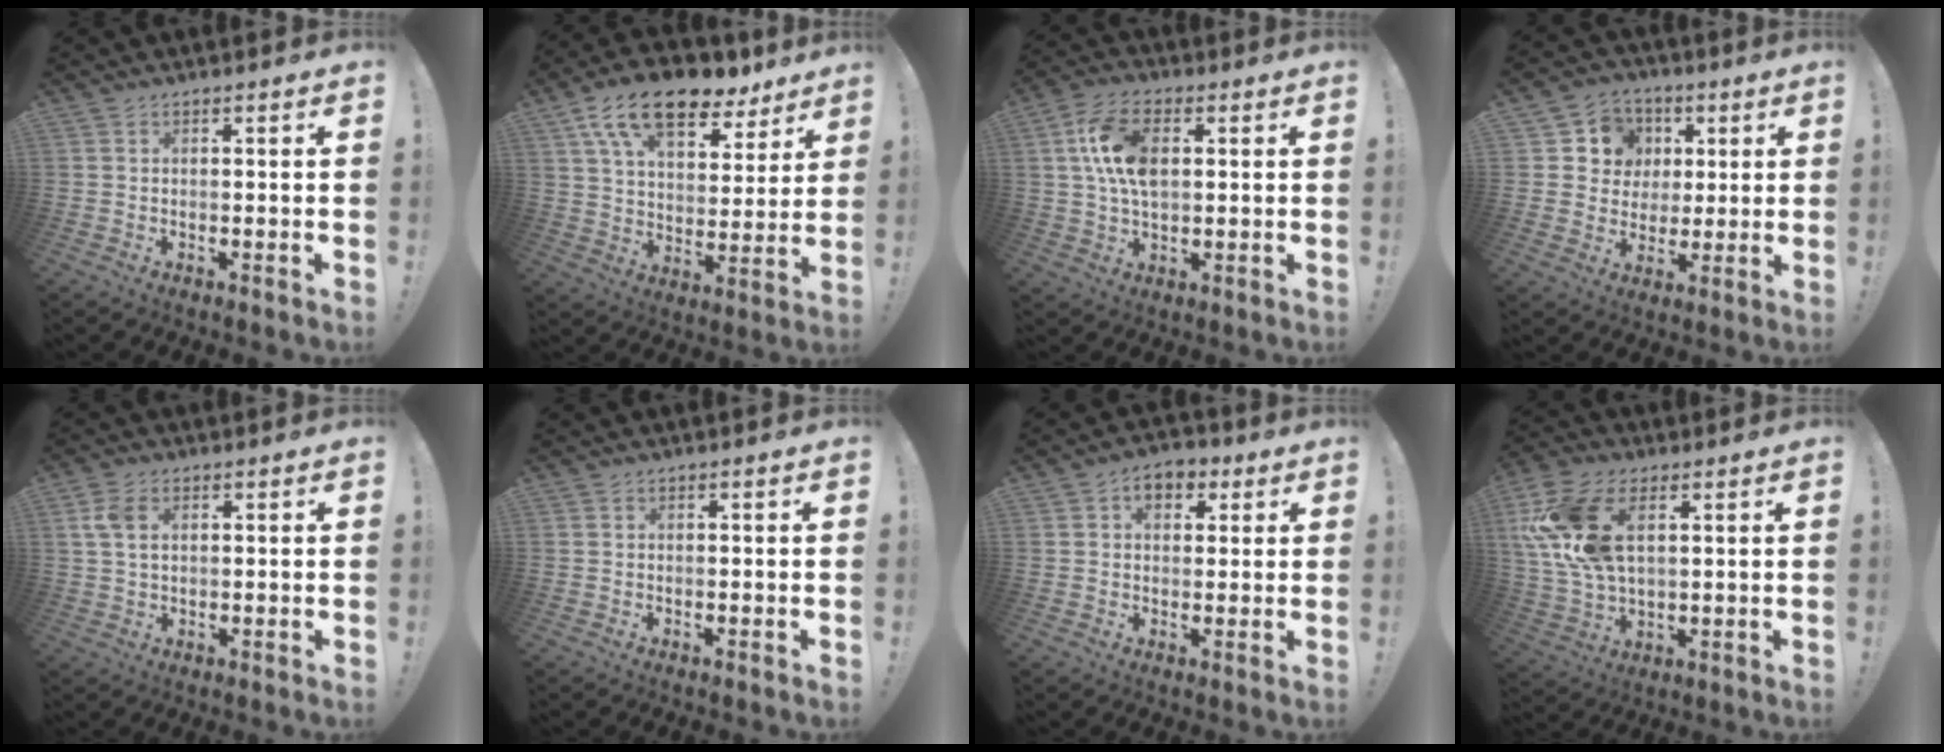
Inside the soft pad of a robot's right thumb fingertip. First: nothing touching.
{"total": 17.0, "force": [11.3, 8.1, 9.7], "torque": [-0.163, -0.068, 0.200]}
{"total": 12.2, "force": [2.2, 7.2, 9.6], "torque": [-0.191, 0.003, 0.040]}
{"total": 8.9, "force": [1.5, 8.6, 1.9], "torque": [-0.024, -0.005, 0.037]}
{"total": 11.4, "force": [3.9, 7.0, 8.2], "torque": [-0.167, -0.005, 0.073]}
{"total": 0.0}
{"total": 6.6, "force": [2.8, 4.6, 3.9], "torque": [-0.043, -0.004, 0.048]}
{"total": 18.1, "force": [5.4, 11.2, 13.2], "torque": [-0.265, -0.010, 0.100]}